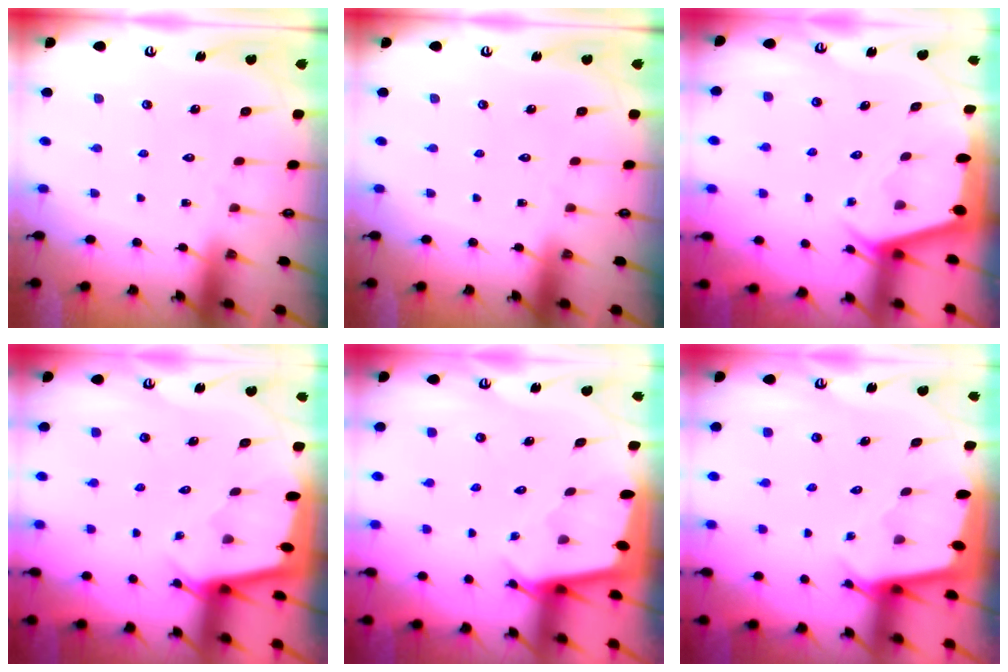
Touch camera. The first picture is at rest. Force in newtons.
{"total": 0.0}
{"total": 2.3, "press": 2.3, "slide": 0.3}
{"total": 2.0, "press": 2.0, "slide": 0.2}
{"total": 2.3, "press": 2.3, "slide": 0.2}
{"total": 2.4, "press": 2.4, "slide": 0.1}